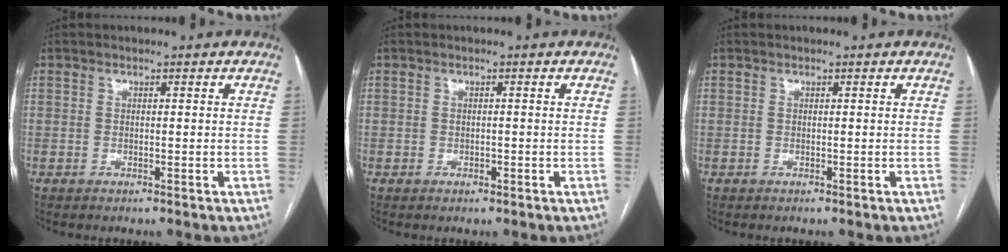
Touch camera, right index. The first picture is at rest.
{"total": 0.5, "force": [-0.3, 0.3, 0.3], "torque": [-0.005, 0.000, -0.004]}
{"total": 0.0}